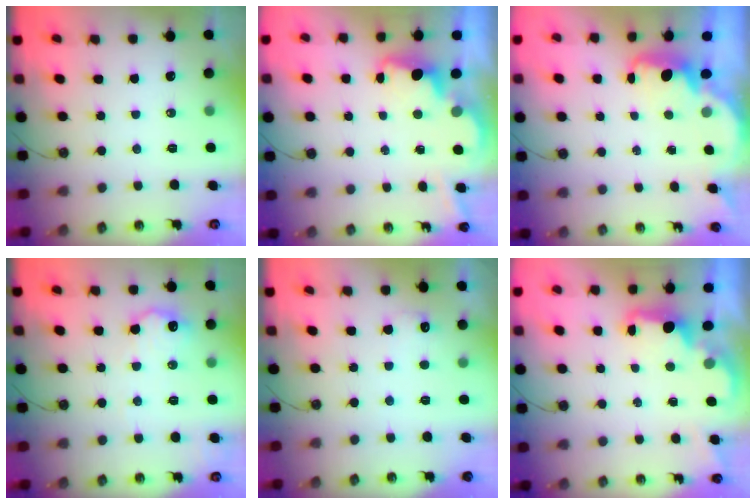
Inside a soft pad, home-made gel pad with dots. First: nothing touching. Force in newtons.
{"total": 3.4, "press": 3.3, "slide": 0.8}
{"total": 2.3, "press": 2.2, "slide": 0.6}
{"total": 11.5, "press": 11.5, "slide": 0.5}
{"total": 5.9, "press": 5.9, "slide": 0.4}
{"total": 2.1, "press": 1.9, "slide": 0.8}